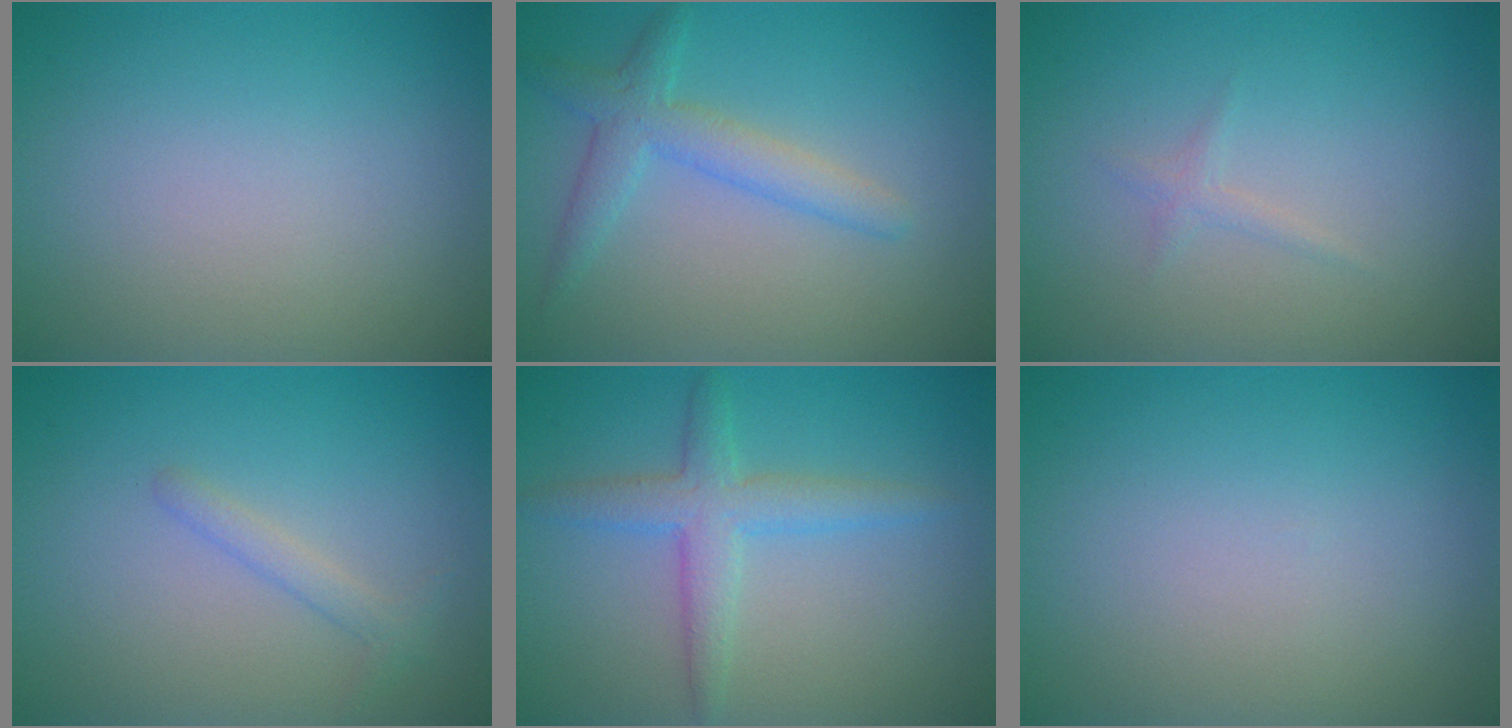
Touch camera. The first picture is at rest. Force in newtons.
{"total": 2.1, "press": 2.1, "slide": 0.1}
{"total": 0.8, "press": 0.8, "slide": 0.0}
{"total": 1.3, "press": 1.3, "slide": 0.1}
{"total": 3.3, "press": 3.3, "slide": 0.1}
{"total": 0.0}